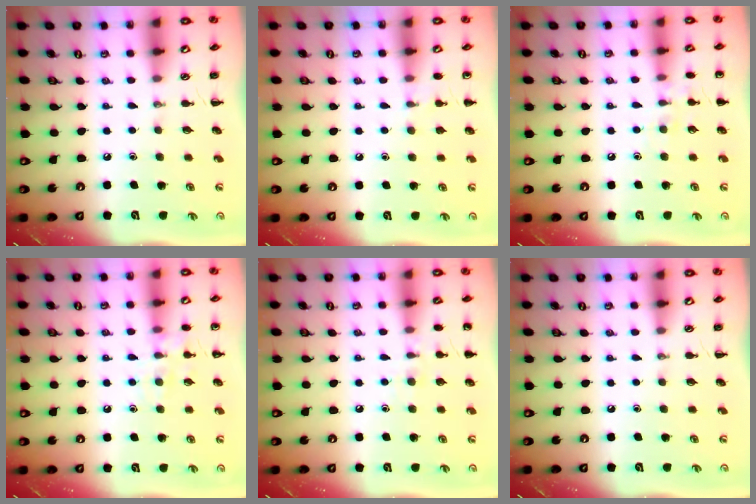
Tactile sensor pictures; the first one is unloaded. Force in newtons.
{"total": 5.5, "press": 5.3, "slide": 1.5}
{"total": 7.1, "press": 6.8, "slide": 1.9}
{"total": 8.5, "press": 8.4, "slide": 0.7}
{"total": 6.7, "press": 6.5, "slide": 1.7}
{"total": 0.0}